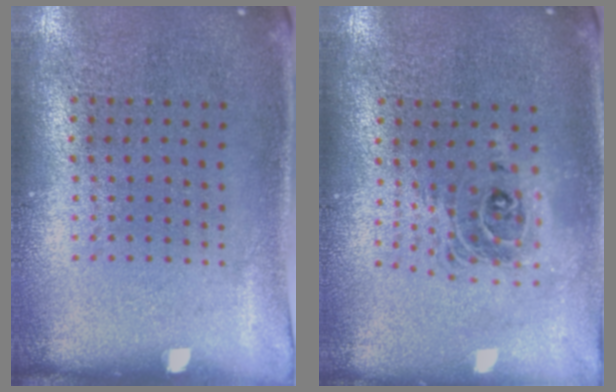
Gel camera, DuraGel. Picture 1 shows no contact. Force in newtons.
{"total": 1.8, "press": 1.4, "slide": 1.1}